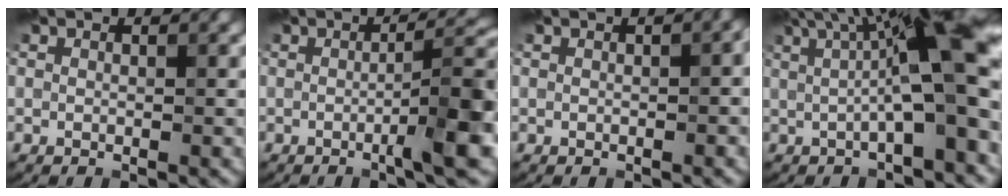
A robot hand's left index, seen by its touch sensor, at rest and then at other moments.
{"total": 6.7, "force": [-1.5, 1.1, 6.4], "torque": [-0.086, 0.013, -0.032]}
{"total": 1.4, "force": [0.0, 0.4, 1.4], "torque": [-0.013, 0.005, 0.004]}
{"total": 12.3, "force": [1.7, 2.8, 11.8], "torque": [-0.144, 0.028, 0.024]}